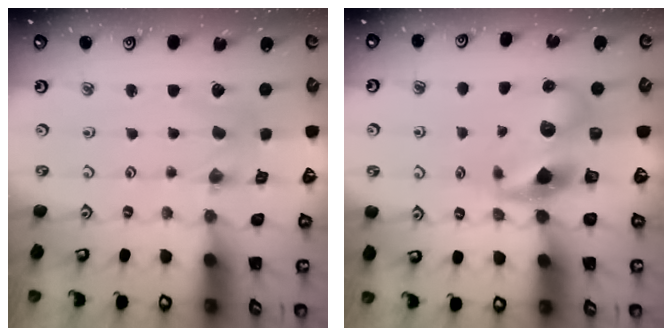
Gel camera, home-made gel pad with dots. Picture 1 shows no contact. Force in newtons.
{"total": 11.0, "press": 10.9, "slide": 1.6}